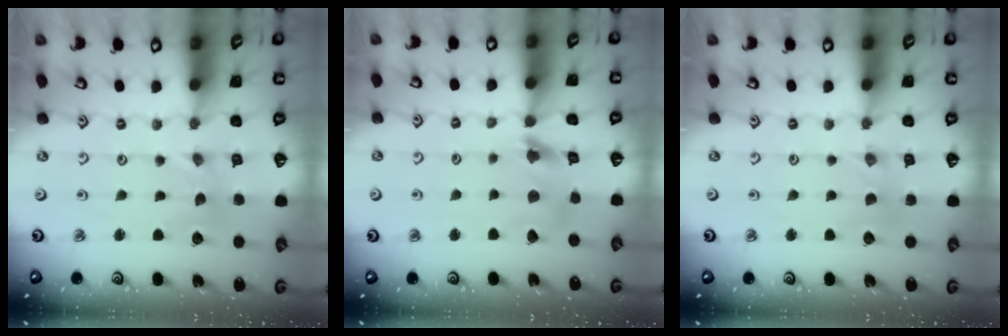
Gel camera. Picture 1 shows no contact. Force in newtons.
{"total": 9.1, "press": 9.1, "slide": 0.8}
{"total": 1.0, "press": 1.0, "slide": 0.1}